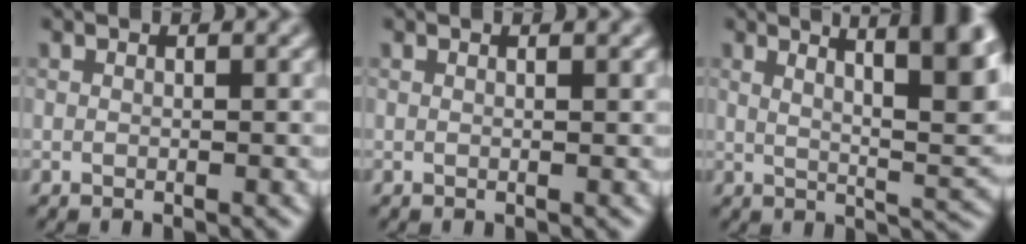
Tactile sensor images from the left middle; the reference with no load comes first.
{"total": 1.3, "force": [0.5, 0.6, 1.0], "torque": [-0.005, 0.004, -0.004]}
{"total": 9.7, "force": [4.3, 2.5, 8.3], "torque": [-0.080, 0.022, 0.061]}